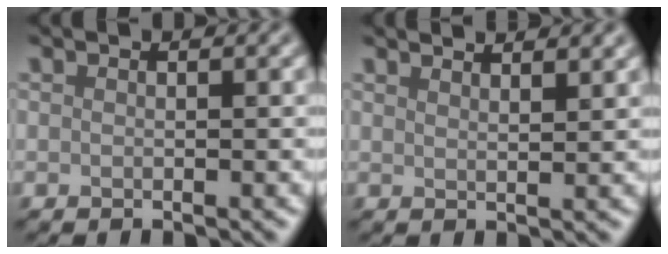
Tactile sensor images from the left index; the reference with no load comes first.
{"total": 3.8, "force": [3.2, 1.2, 1.8], "torque": [0.005, 0.018, 0.016]}